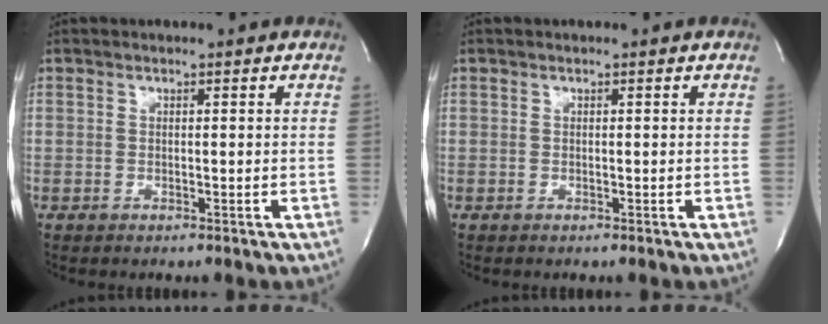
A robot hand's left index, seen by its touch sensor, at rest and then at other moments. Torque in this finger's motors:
{"motor_torque": [0.00, 0.00, 0.00, 0.00]}